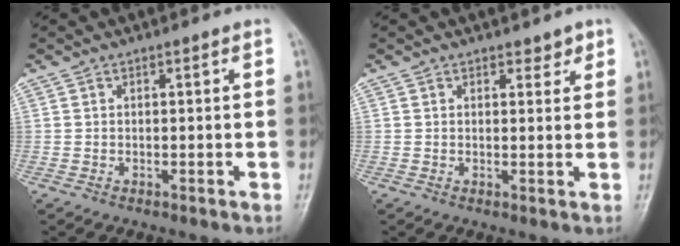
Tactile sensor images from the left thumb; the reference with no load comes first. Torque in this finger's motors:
{"motor_torque": [-0.22, 0.04, -0.12, -0.13, 0.03]}